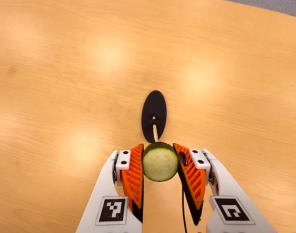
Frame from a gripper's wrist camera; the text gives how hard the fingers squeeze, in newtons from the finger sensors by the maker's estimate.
{"total": 11.2, "left": 9.9, "right": 12.5}